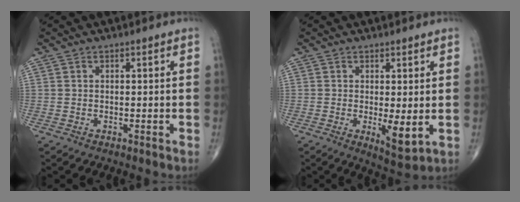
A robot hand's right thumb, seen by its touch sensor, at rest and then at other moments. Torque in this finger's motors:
{"motor_torque": [2.68, 2.34, 2.27, -0.51, 0.95]}